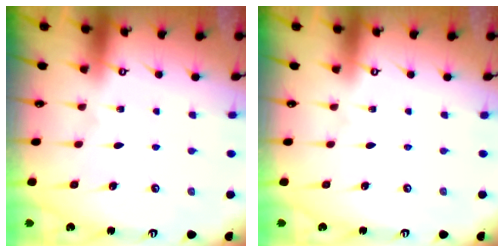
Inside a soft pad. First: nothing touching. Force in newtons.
{"total": 0.0}